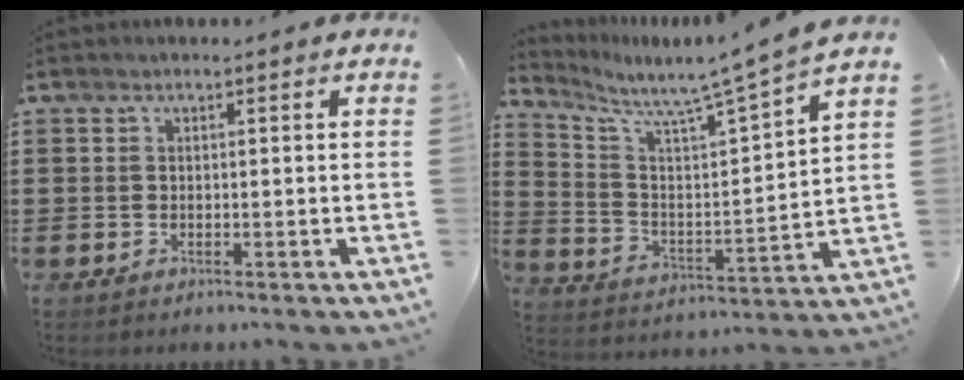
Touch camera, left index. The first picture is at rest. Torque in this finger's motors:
{"motor_torque": [2.14, 0.00, -0.15, 0.07]}